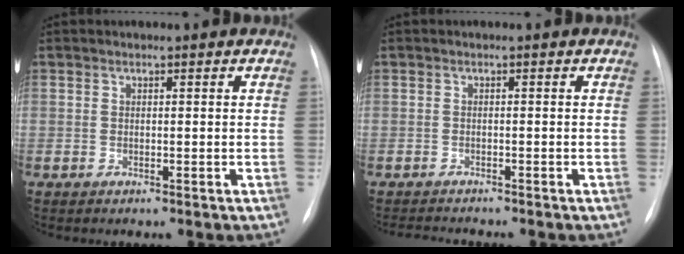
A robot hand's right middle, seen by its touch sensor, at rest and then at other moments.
{"total": 2.7, "force": [-2.7, -0.2, 0.5], "torque": [-0.008, -0.012, -0.042]}